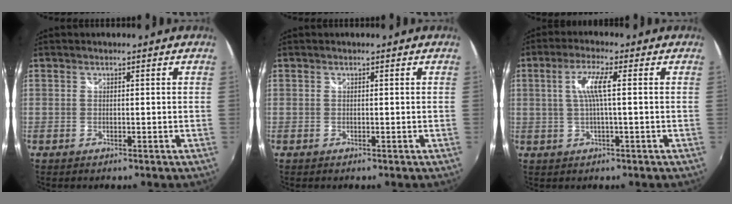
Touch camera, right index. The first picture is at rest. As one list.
[{"total": 0.0}, {"total": 5.3, "force": [0.6, 0.3, 5.2], "torque": [-0.104, 0.003, 0.015]}]